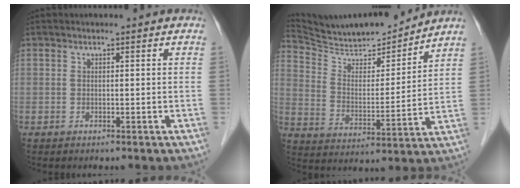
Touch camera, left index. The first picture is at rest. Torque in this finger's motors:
{"motor_torque": [-0.64, -0.88, 0.13, 0.01]}